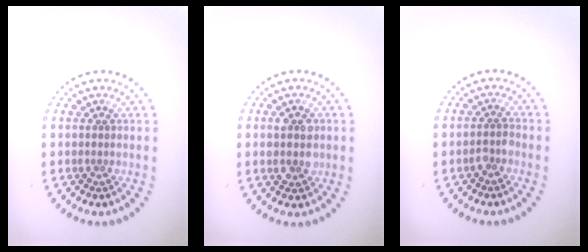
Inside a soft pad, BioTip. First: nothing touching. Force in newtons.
{"total": 2.8, "press": 2.8, "slide": 0.2}
{"total": 1.2, "press": 1.1, "slide": 0.4}